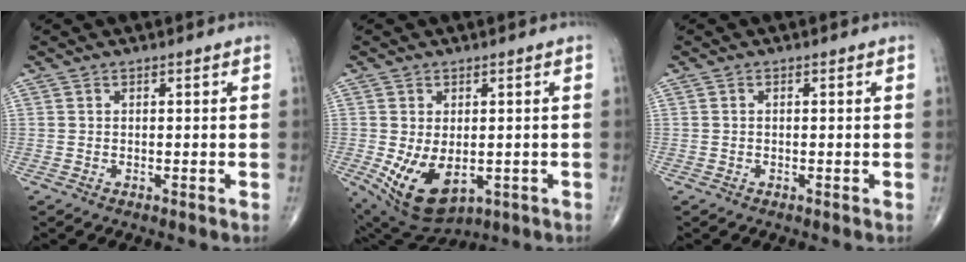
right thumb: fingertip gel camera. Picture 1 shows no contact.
{"total": 11.0, "force": [-2.3, 6.5, 8.6], "torque": [-0.142, -0.013, -0.015]}
{"total": 0.0}